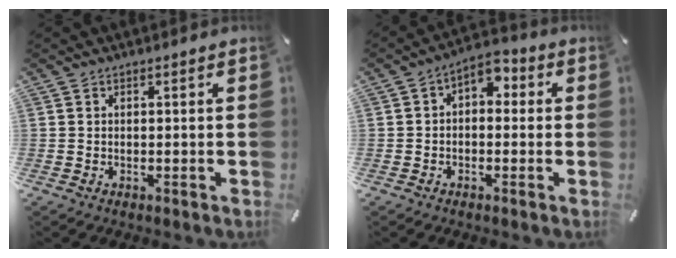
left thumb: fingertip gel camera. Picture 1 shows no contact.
{"total": 3.6, "force": [-0.3, 2.8, 2.3], "torque": [-0.044, 0.008, -0.010]}